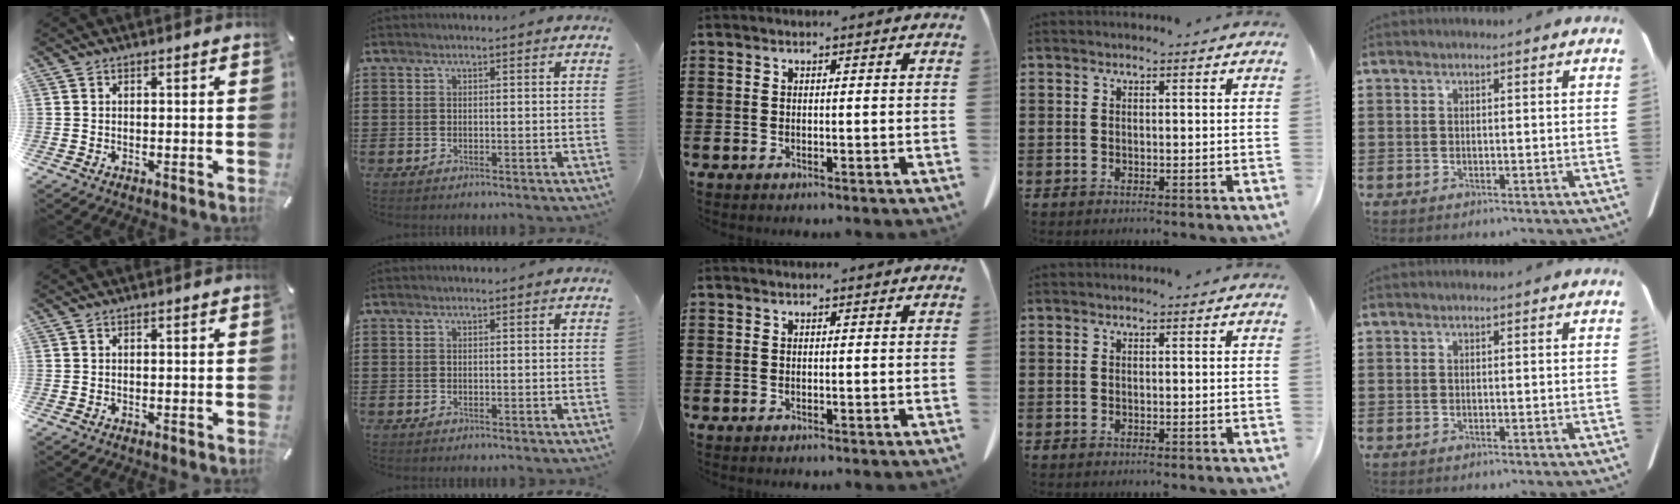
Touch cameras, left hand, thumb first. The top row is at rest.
{}